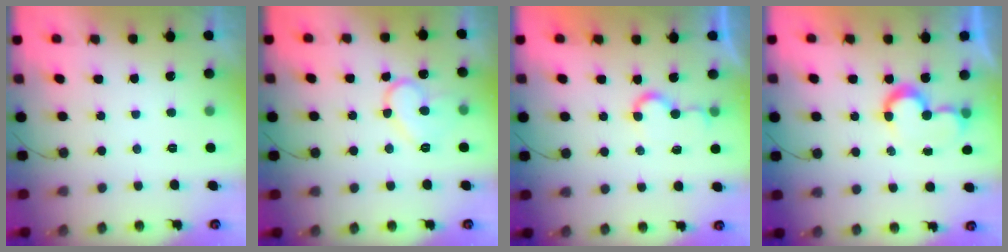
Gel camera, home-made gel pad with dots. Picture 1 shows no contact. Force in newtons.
{"total": 12.0, "press": 11.9, "slide": 1.0}
{"total": 5.1, "press": 5.1, "slide": 0.4}
{"total": 7.4, "press": 7.4, "slide": 0.4}